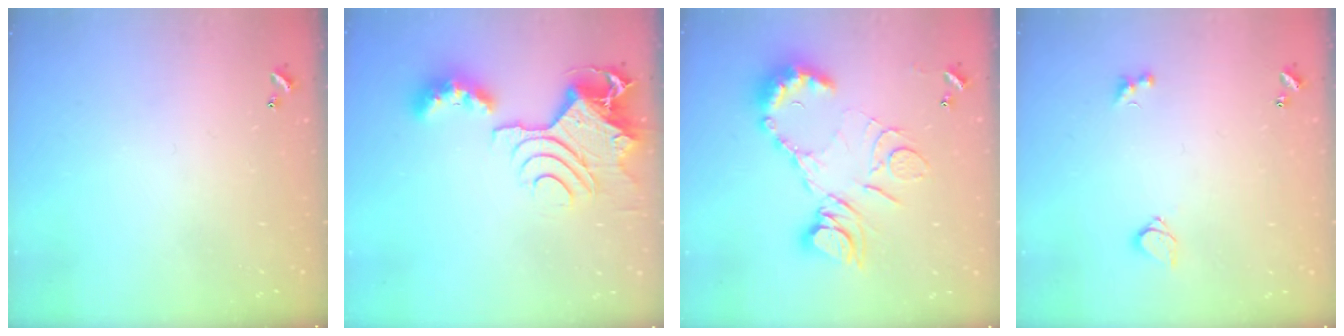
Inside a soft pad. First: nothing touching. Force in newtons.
{"total": 11.3, "press": 11.2, "slide": 1.2}
{"total": 15.8, "press": 15.7, "slide": 1.7}
{"total": 3.1, "press": 2.9, "slide": 1.2}